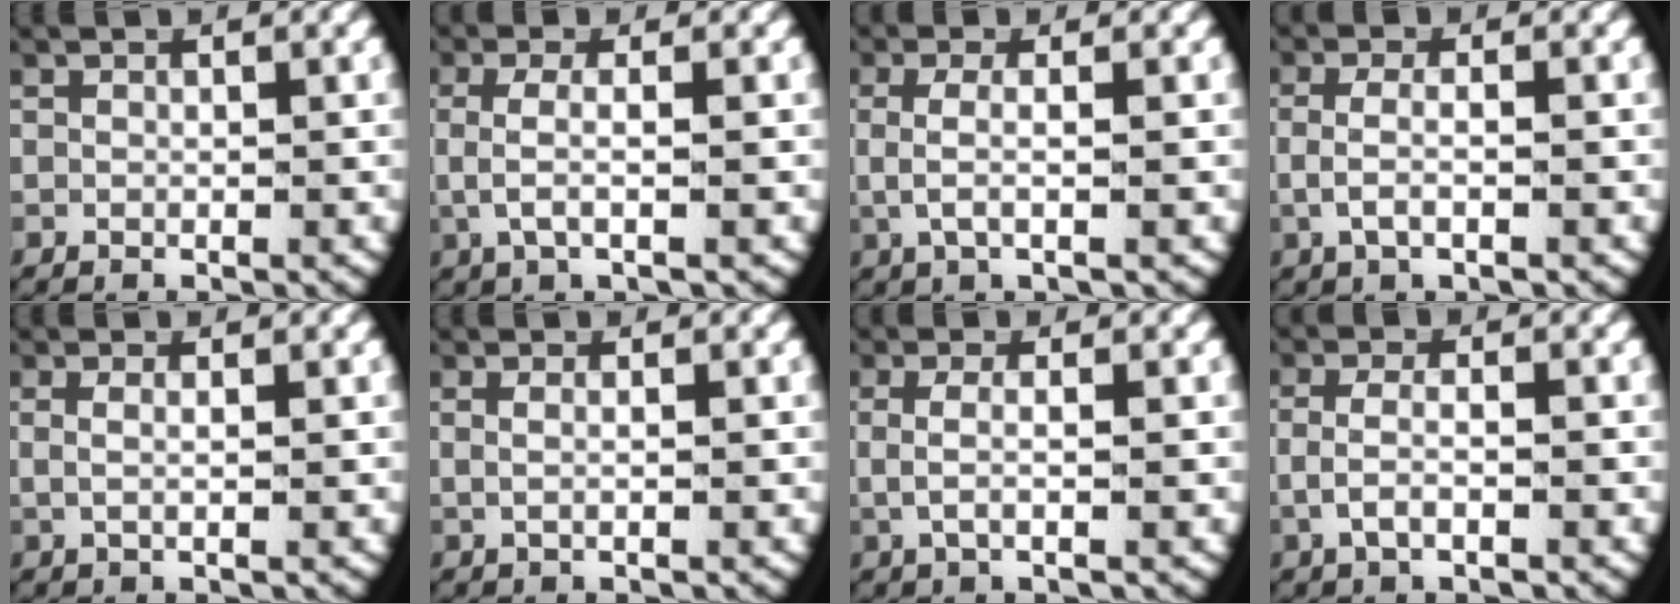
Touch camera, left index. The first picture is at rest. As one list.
[{"total": 3.7, "force": [0.2, 1.4, 3.4], "torque": [-0.076, -0.001, 0.003]}, {"total": 3.3, "force": [0.1, 1.1, 3.1], "torque": [-0.071, -0.002, 0.004]}, {"total": 3.0, "force": [-0.8, 1.3, 2.6], "torque": [-0.062, -0.007, -0.010]}, {"total": 1.4, "force": [0.2, 0.3, 1.3], "torque": [-0.034, -0.008, 0.007]}, {"total": 1.0, "force": [0.0, 0.1, 1.0], "torque": [-0.026, -0.005, 0.001]}, {"total": 2.8, "force": [-0.1, 0.9, 2.6], "torque": [-0.061, -0.004, 0.000]}, {"total": 2.9, "force": [-1.1, 1.3, 2.3], "torque": [-0.055, -0.008, -0.016]}]